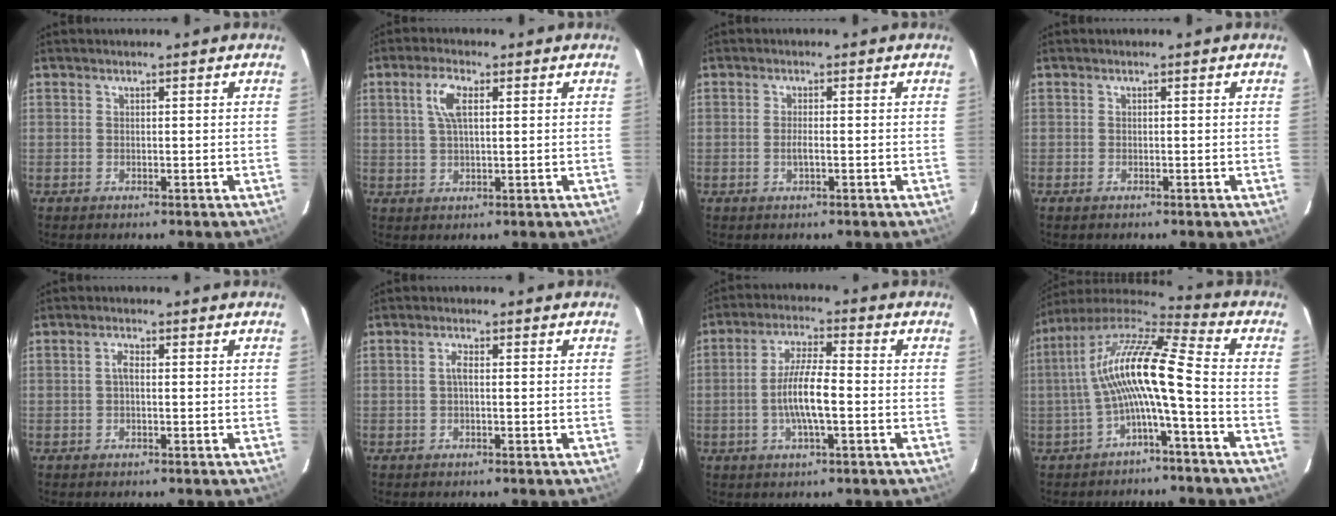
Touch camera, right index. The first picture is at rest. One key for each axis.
{"total": 4.9, "fx": 1.6, "fy": 1.9, "fz": 4.2, "tx": -0.084, "ty": 0.009, "tz": 0.031}
{"total": 1.6, "fx": -0.4, "fy": 0.1, "fz": 1.5, "tx": -0.030, "ty": -0.001, "tz": -0.007}
{"total": 0.7, "fx": -0.5, "fy": 0.3, "fz": 0.3, "tx": -0.006, "ty": -0.003, "tz": -0.011}
{"total": 1.4, "fx": -0.1, "fy": 0.6, "fz": 1.3, "tx": -0.026, "ty": 0.007, "tz": -0.004}
{"total": 1.4, "fx": -0.1, "fy": 0.4, "fz": 1.3, "tx": -0.027, "ty": 0.005, "tz": -0.004}
{"total": 8.1, "fx": -1.7, "fy": 1.4, "fz": 7.8, "tx": -0.151, "ty": 0.003, "tz": -0.032}
{"total": 13.7, "fx": -2.0, "fy": 1.2, "fz": 13.5, "tx": -0.260, "ty": 0.017, "tz": -0.043}